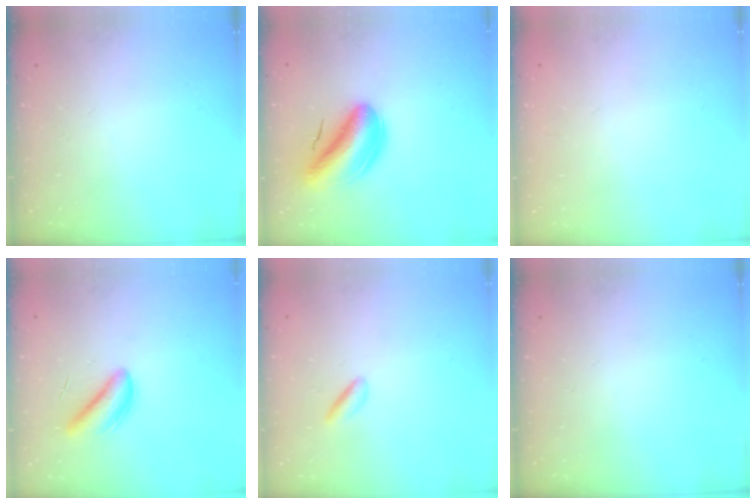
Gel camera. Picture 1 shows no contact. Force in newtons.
{"total": 10.9, "press": 10.4, "slide": 3.4}
{"total": 2.1, "press": 2.1, "slide": 0.1}
{"total": 4.9, "press": 4.7, "slide": 1.4}
{"total": 1.9, "press": 1.7, "slide": 0.7}
{"total": 0.0}